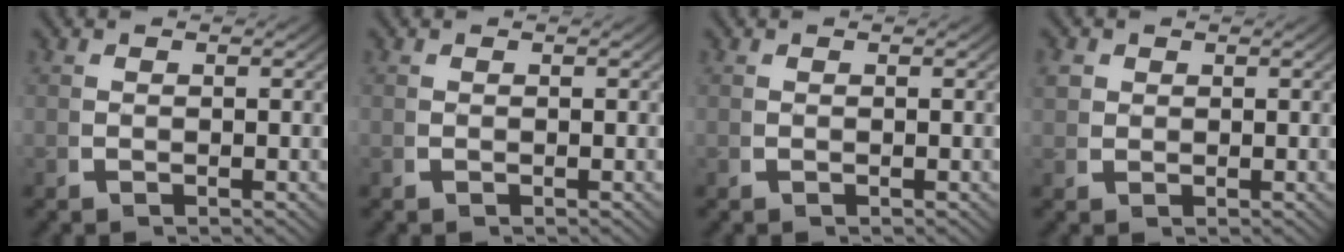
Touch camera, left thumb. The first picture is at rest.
{"total": 0.0}
{"total": 0.0}
{"total": 1.4, "force": [1.1, 0.9, 0.4], "torque": [-0.007, -0.008, 0.027]}